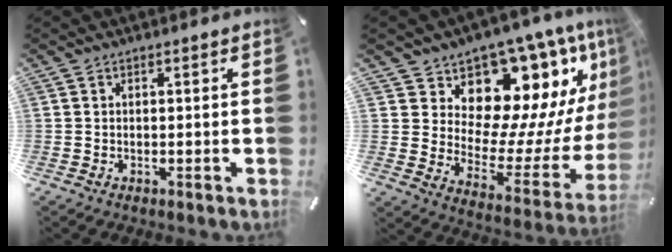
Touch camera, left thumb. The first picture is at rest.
{"total": 15.8, "force": [10.3, 9.5, 7.3], "torque": [-0.074, -0.122, 0.178]}